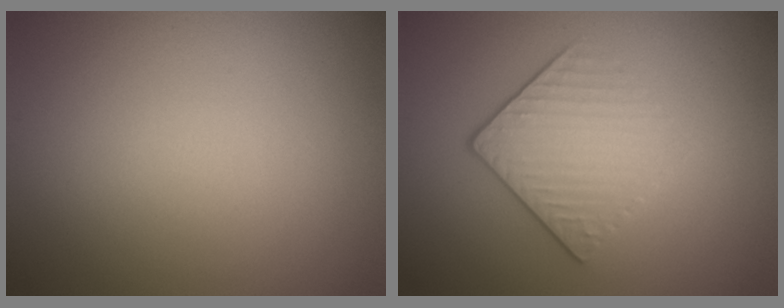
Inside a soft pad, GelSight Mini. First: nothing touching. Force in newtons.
{"total": 4.0, "press": 2.8, "slide": 2.8}